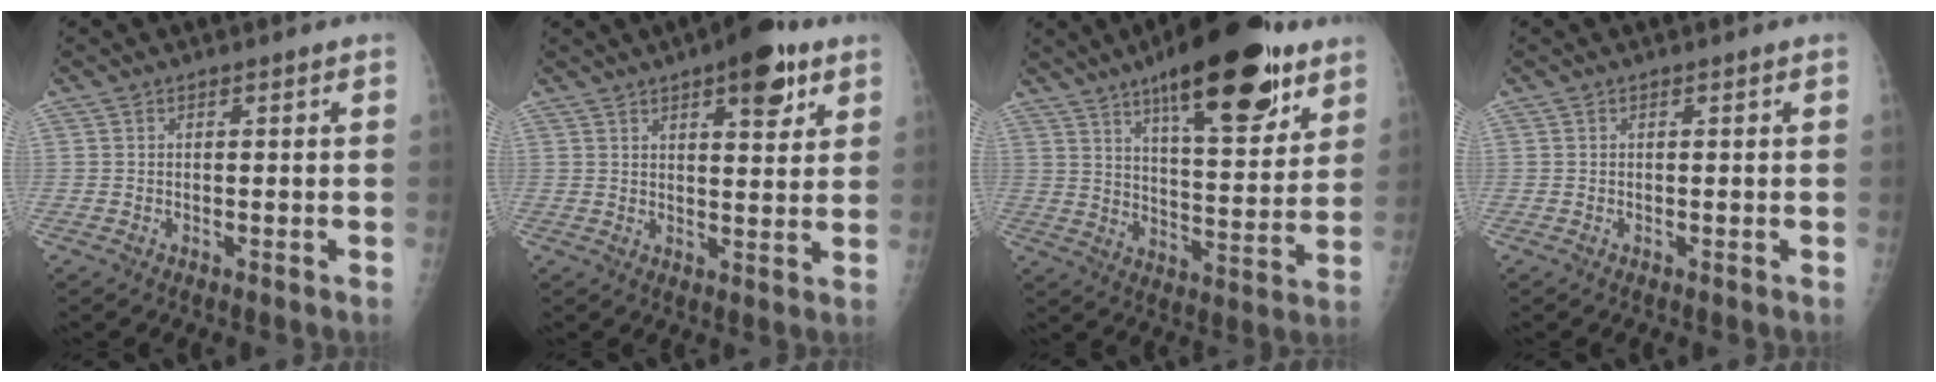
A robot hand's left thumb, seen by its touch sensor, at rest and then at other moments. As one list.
[{"total": 10.0, "force": [5.6, 3.7, 7.4], "torque": [-0.078, -0.022, 0.074]}, {"total": 23.1, "force": [13.9, 7.5, 16.8], "torque": [-0.222, -0.056, 0.213]}, {"total": 0.0}]